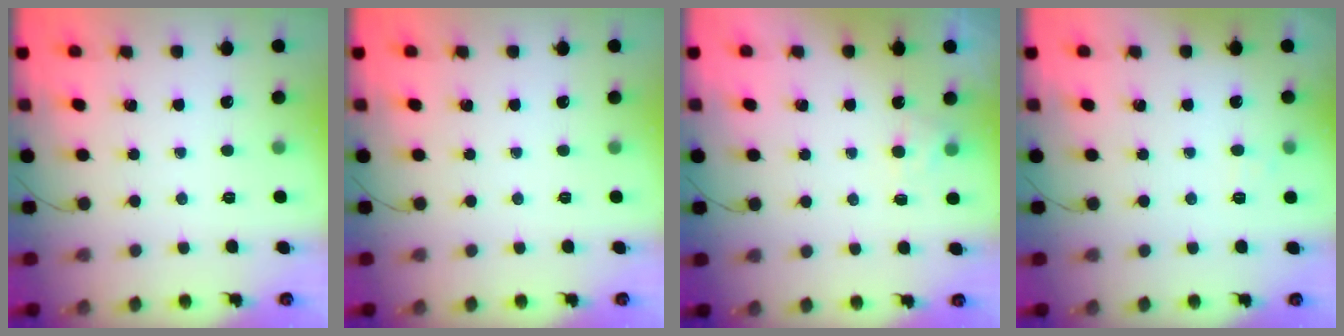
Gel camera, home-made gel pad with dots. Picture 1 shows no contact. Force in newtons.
{"total": 0.0}
{"total": 4.0, "press": 3.7, "slide": 1.4}
{"total": 4.3, "press": 4.2, "slide": 1.0}